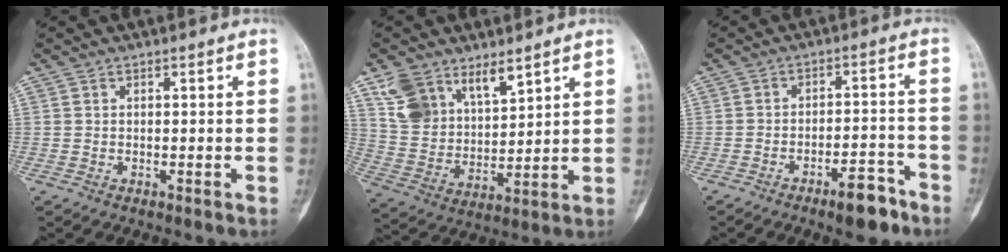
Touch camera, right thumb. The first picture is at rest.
{"total": 12.0, "force": [7.9, 6.8, 5.9], "torque": [-0.086, -0.035, 0.165]}
{"total": 7.3, "force": [-5.0, 2.6, 4.7], "torque": [-0.059, 0.038, -0.071]}